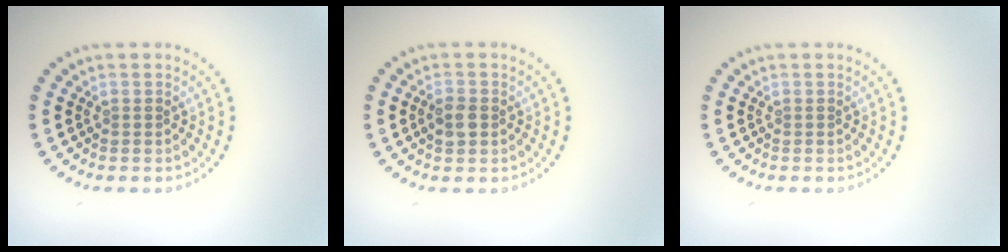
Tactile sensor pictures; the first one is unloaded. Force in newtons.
{"total": 1.8, "press": 1.8, "slide": 0.3}
{"total": 0.0}